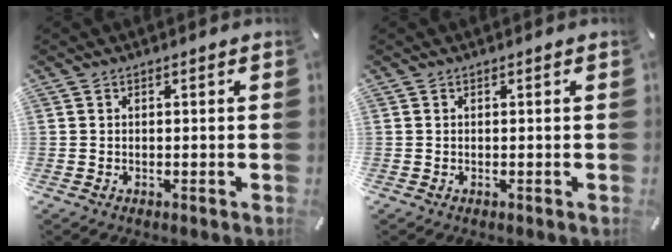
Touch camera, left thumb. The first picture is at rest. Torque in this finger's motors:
{"motor_torque": [-0.04, -0.04, 0.00, 0.00, 0.00]}